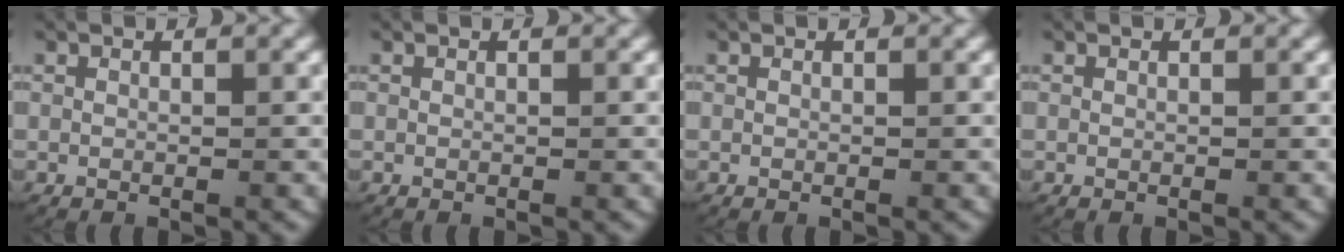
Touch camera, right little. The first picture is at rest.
{"total": 0.0}
{"total": 0.0}
{"total": 0.0}